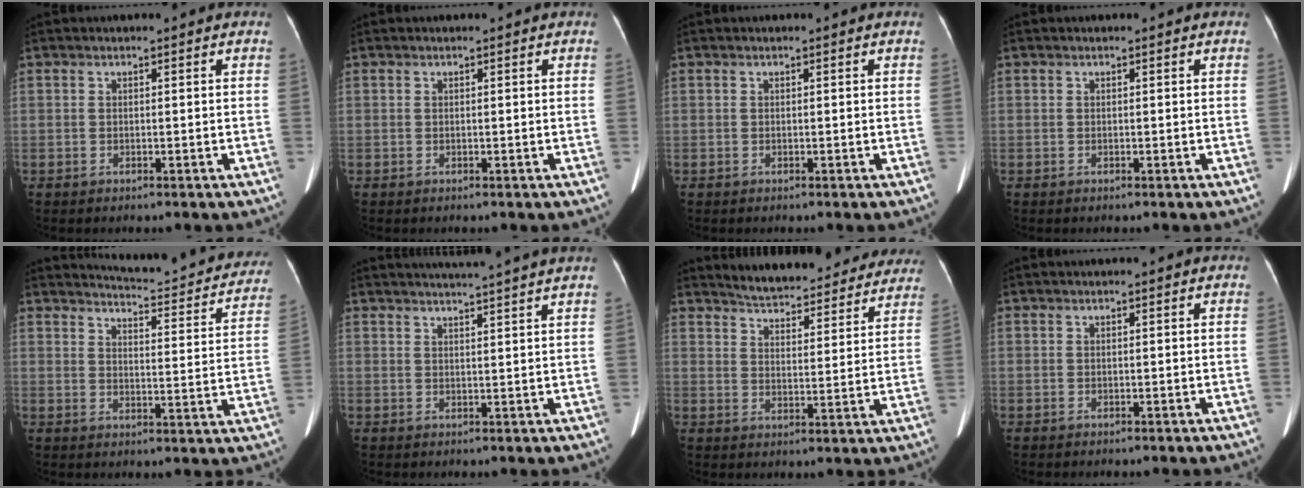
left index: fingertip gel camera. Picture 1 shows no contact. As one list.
[{"total": 0.5, "force": [0.5, 0.0, 0.1], "torque": [-0.001, 0.002, 0.004]}, {"total": 0.0}, {"total": 0.0}, {"total": 19.9, "force": [18.9, 2.3, 5.9], "torque": [-0.070, -0.063, 0.215]}, {"total": 9.6, "force": [8.7, -1.5, 3.7], "torque": [-0.051, 0.007, 0.103]}, {"total": 22.3, "force": [20.7, 5.0, 6.6], "torque": [-0.086, -0.025, 0.255]}, {"total": 0.5, "force": [0.5, 0.0, 0.2], "torque": [0.000, 0.012, 0.011]}]